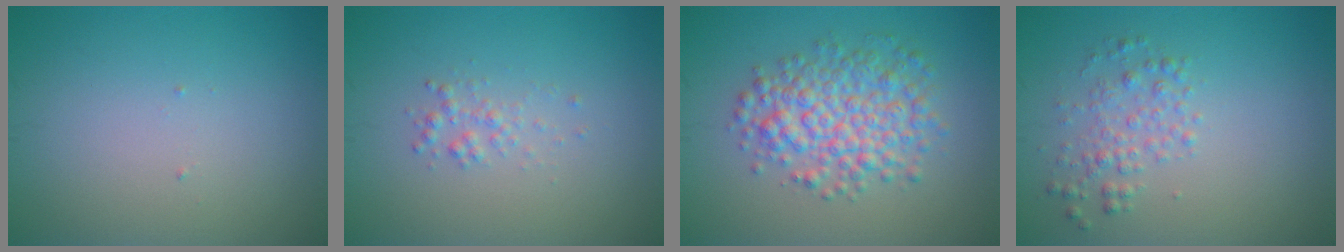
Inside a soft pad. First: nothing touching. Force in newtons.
{"total": 1.1, "press": 1.1, "slide": 0.1}
{"total": 5.4, "press": 5.4, "slide": 0.1}
{"total": 2.2, "press": 2.2, "slide": 0.1}